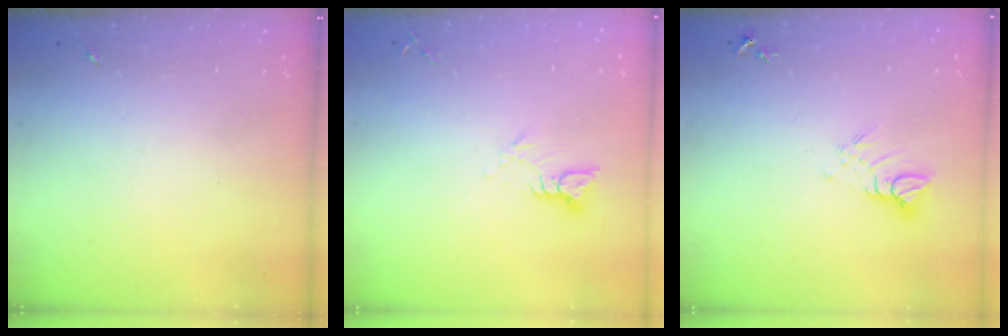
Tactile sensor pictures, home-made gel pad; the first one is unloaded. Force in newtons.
{"total": 4.4, "press": 4.4, "slide": 0.3}
{"total": 6.6, "press": 6.6, "slide": 0.5}